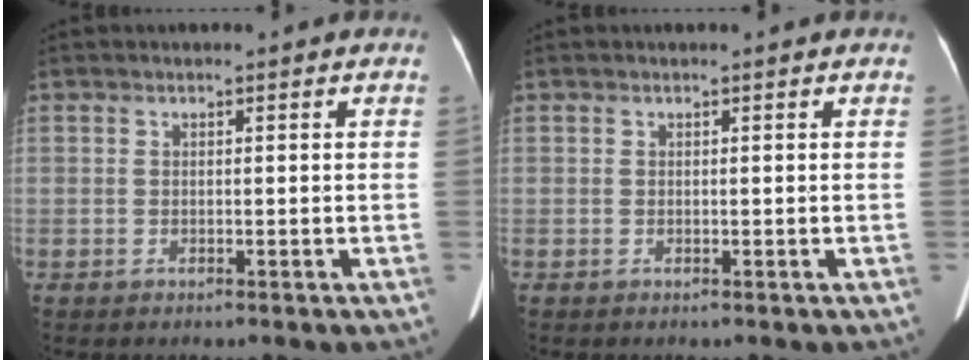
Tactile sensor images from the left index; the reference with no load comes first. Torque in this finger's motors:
{"motor_torque": [0.00, 0.00, -0.01, 0.00]}